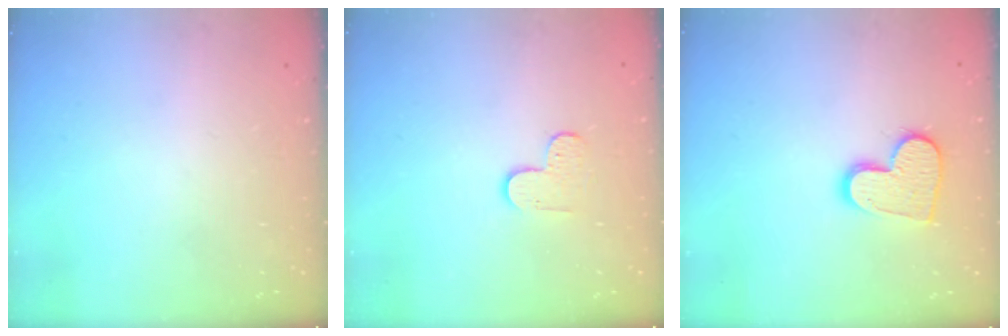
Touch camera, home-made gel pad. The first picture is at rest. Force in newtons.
{"total": 3.8, "press": 3.8, "slide": 0.4}
{"total": 12.8, "press": 12.7, "slide": 1.0}